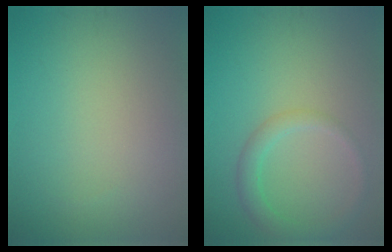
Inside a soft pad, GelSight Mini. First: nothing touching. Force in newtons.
{"total": 2.3, "press": 2.3, "slide": 0.1}